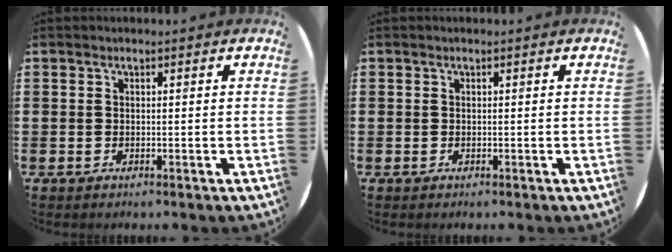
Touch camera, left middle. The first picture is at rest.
{"total": 0.0}